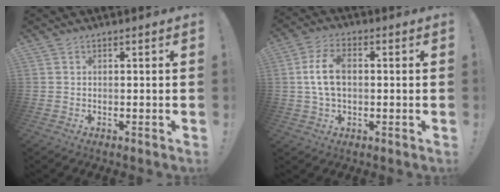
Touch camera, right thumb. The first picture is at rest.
{"total": 9.3, "force": [0.8, 5.6, 7.4], "torque": [-0.135, 0.001, 0.016]}